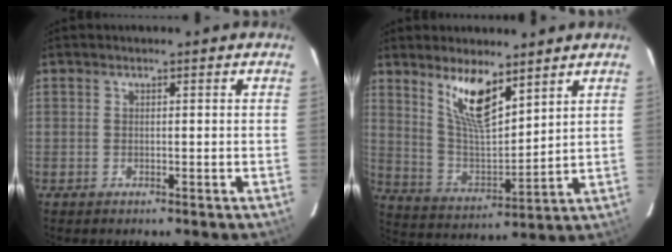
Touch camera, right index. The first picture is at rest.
{"total": 11.3, "force": [7.3, 3.4, 7.8], "torque": [-0.146, -0.004, 0.151]}